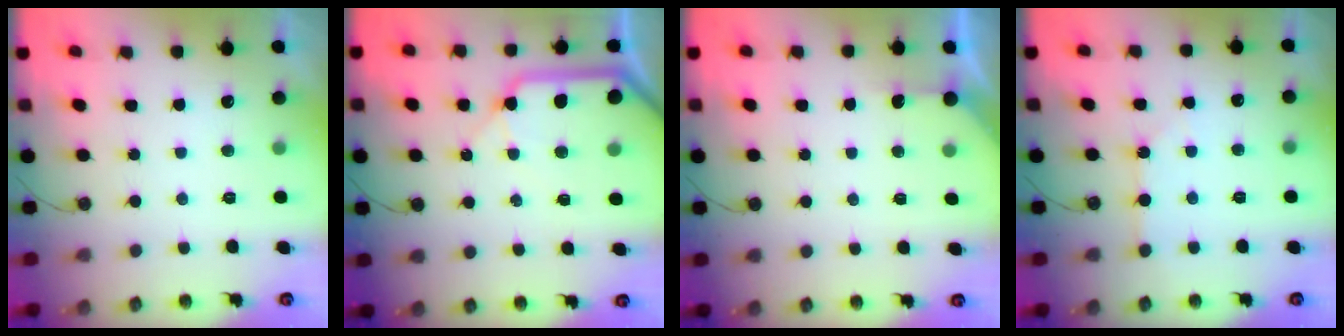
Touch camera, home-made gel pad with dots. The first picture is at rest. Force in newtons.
{"total": 12.7, "press": 12.6, "slide": 1.8}
{"total": 2.5, "press": 2.5, "slide": 0.2}
{"total": 1.9, "press": 1.8, "slide": 0.4}